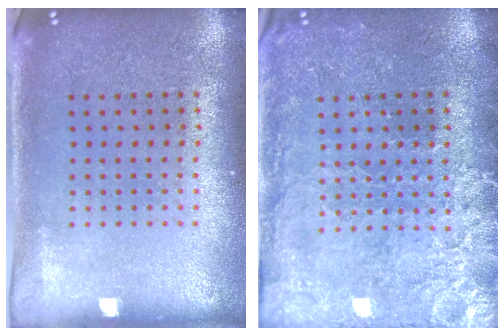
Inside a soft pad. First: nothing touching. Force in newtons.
{"total": 3.3, "press": 3.1, "slide": 1.1}